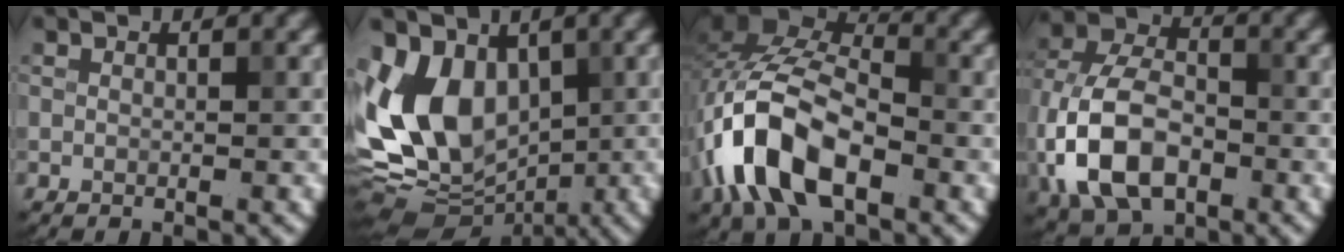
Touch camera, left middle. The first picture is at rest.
{"total": 11.5, "force": [0.1, 8.3, 8.0], "torque": [-0.162, -0.004, -0.008]}
{"total": 11.1, "force": [-4.5, 5.8, 8.3], "torque": [-0.163, 0.012, -0.097]}
{"total": 10.6, "force": [-3.0, 6.7, 7.7], "torque": [-0.173, 0.000, -0.072]}